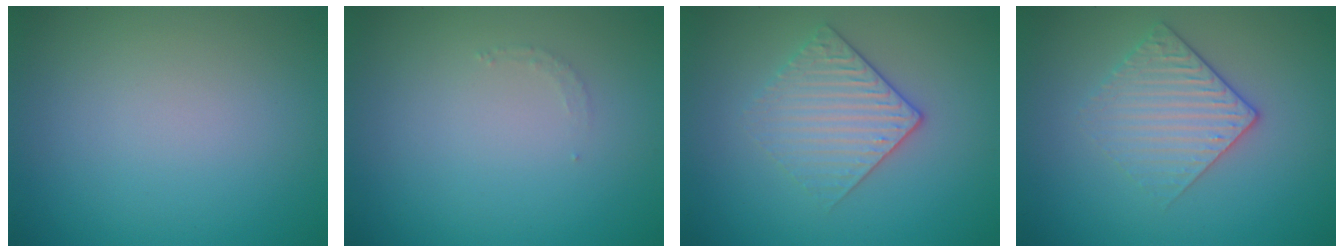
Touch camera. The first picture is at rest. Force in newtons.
{"total": 0.8, "press": 0.8, "slide": 0.1}
{"total": 3.1, "press": 2.8, "slide": 1.3}
{"total": 2.9, "press": 2.6, "slide": 1.2}